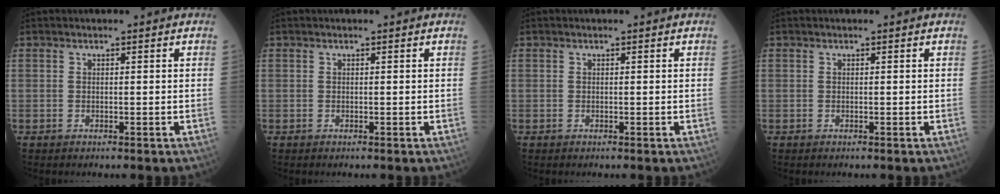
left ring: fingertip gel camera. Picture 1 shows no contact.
{"total": 0.0}
{"total": 0.0}
{"total": 0.0}